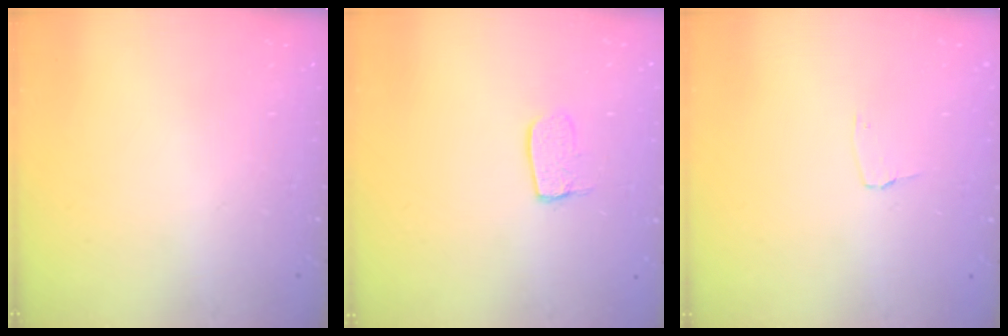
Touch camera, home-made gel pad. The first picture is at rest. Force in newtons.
{"total": 7.0, "press": 7.0, "slide": 0.5}
{"total": 2.7, "press": 2.7, "slide": 0.3}